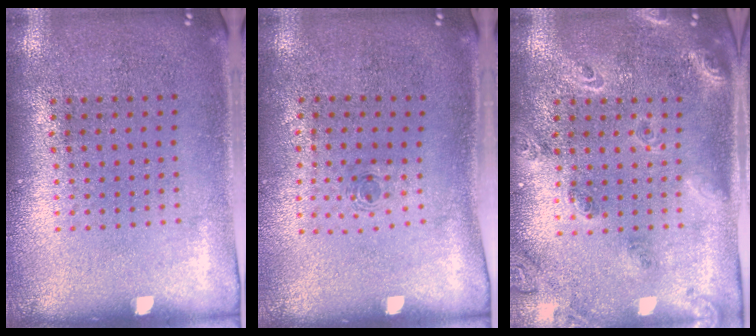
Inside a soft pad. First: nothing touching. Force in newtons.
{"total": 0.6, "press": 0.2, "slide": 0.6}
{"total": 1.8, "press": 1.6, "slide": 0.8}